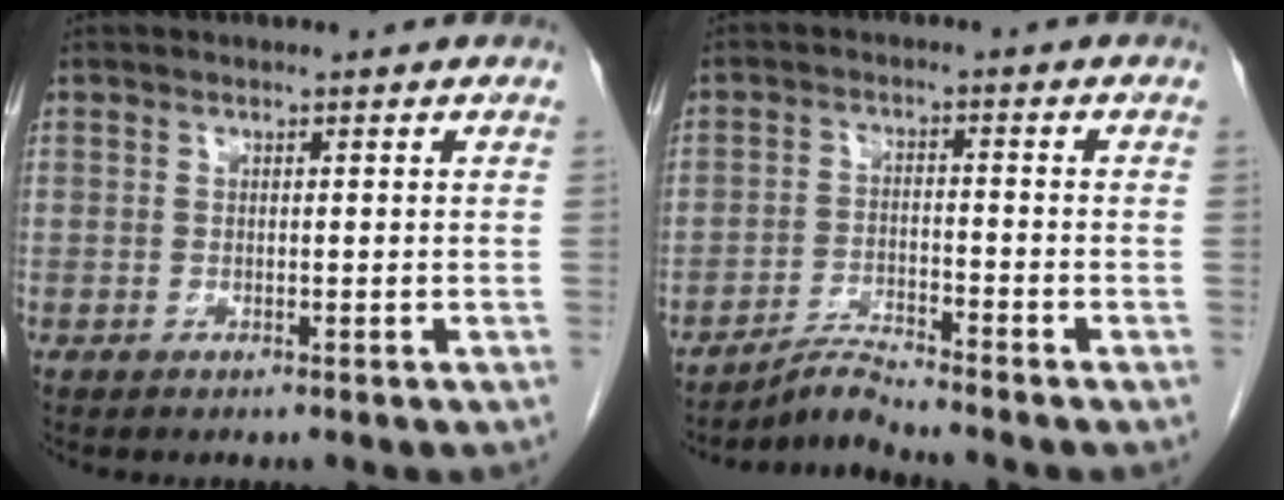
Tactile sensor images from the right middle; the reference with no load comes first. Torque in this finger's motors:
{"motor_torque": [-0.30, -0.15, -0.08, -0.01]}